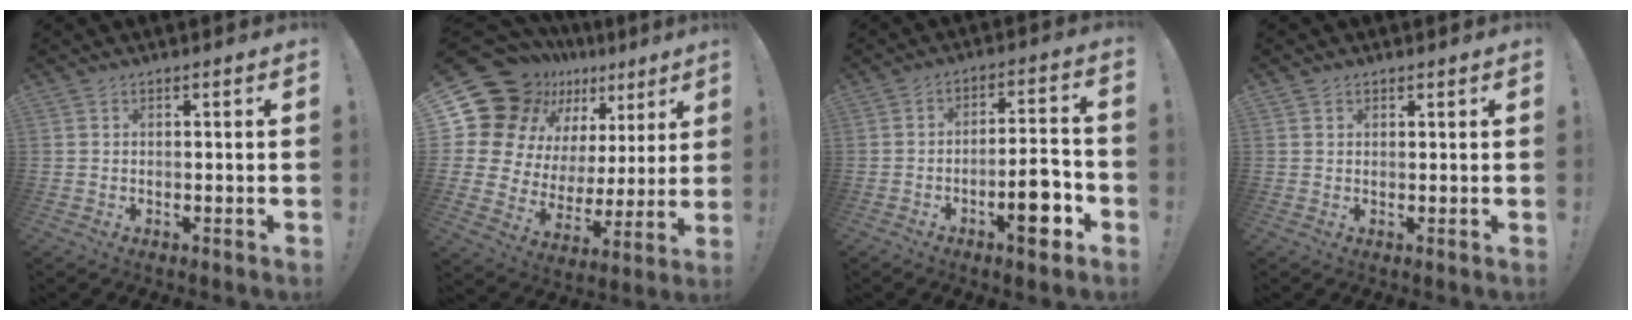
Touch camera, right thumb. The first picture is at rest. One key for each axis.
{"total": 17.8, "fx": 11.6, "fy": 11.6, "fz": 6.9, "tx": -0.104, "ty": -0.089, "tz": 0.242}
{"total": 11.4, "fx": -5.3, "fy": 3.2, "fz": 9.6, "tx": -0.120, "ty": 0.021, "tz": -0.088}
{"total": 1.1, "fx": 0.8, "fy": 0.8, "fz": 0.1, "tx": 0.004, "ty": -0.002, "tz": 0.015}